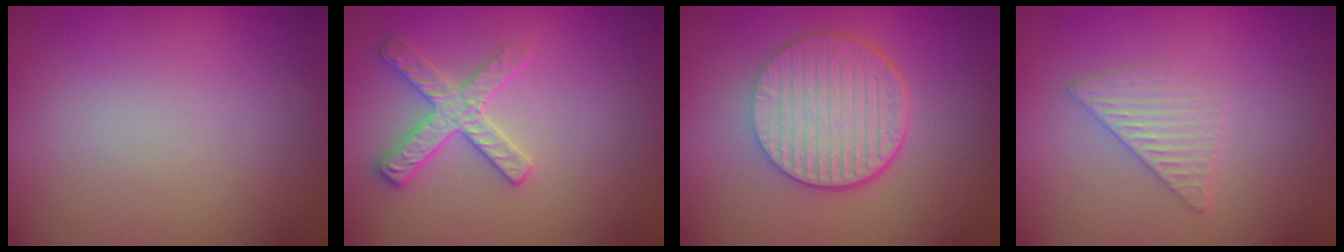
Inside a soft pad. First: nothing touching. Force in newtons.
{"total": 2.9, "press": 2.9, "slide": 0.1}
{"total": 6.7, "press": 4.5, "slide": 5.0}
{"total": 2.4, "press": 2.3, "slide": 0.2}